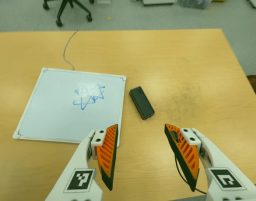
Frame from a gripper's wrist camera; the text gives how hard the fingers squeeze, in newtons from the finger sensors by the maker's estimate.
{"total": 0.0}